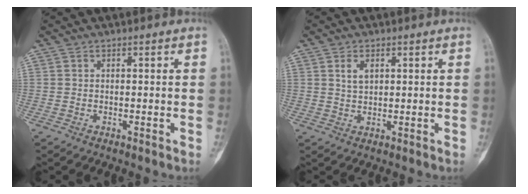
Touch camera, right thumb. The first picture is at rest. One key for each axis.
{"total": 2.9, "fx": 1.2, "fy": 1.7, "fz": 2.1, "tx": -0.029, "ty": -0.004, "tz": 0.024}